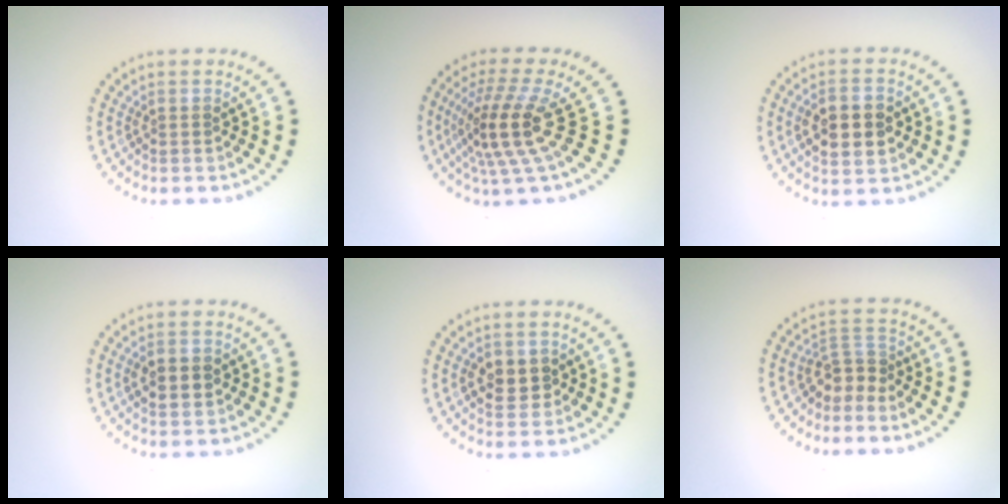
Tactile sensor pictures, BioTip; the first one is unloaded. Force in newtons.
{"total": 5.1, "press": 3.7, "slide": 3.6}
{"total": 5.1, "press": 5.1, "slide": 0.3}
{"total": 3.2, "press": 3.2, "slide": 0.3}
{"total": 2.9, "press": 2.8, "slide": 0.4}
{"total": 2.6, "press": 1.9, "slide": 1.8}